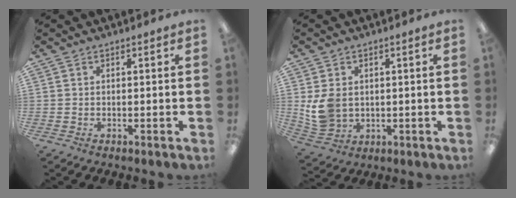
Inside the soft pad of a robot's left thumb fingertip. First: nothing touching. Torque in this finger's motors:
{"motor_torque": [-0.22, 0.53, 0.56, -0.47, 0.10]}